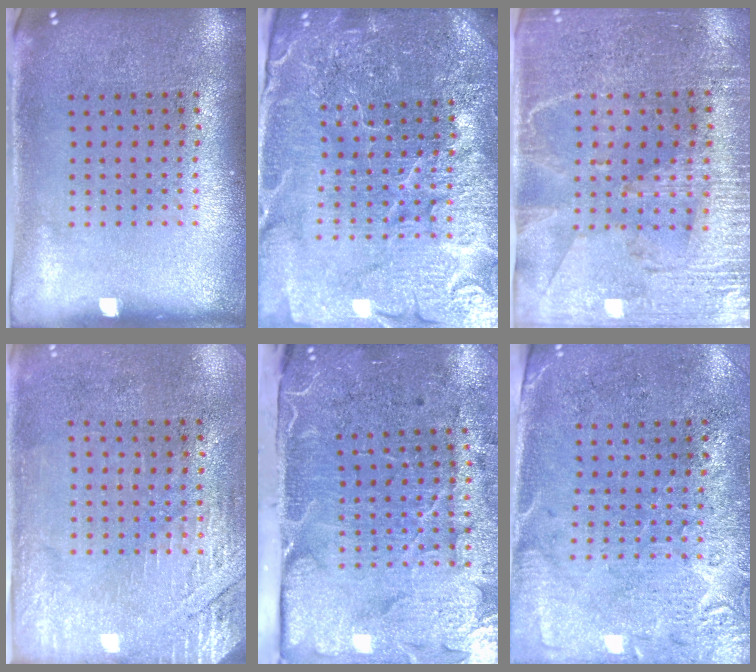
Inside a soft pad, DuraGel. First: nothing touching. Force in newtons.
{"total": 5.5, "press": 5.1, "slide": 2.1}
{"total": 3.3, "press": 3.0, "slide": 1.5}
{"total": 2.8, "press": 2.4, "slide": 1.4}
{"total": 5.0, "press": 4.0, "slide": 3.1}
{"total": 2.7, "press": 2.4, "slide": 1.2}